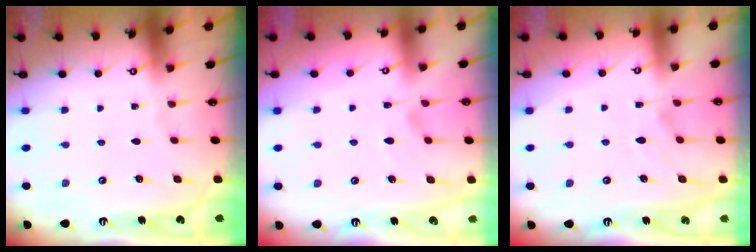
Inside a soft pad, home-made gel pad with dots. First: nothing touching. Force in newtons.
{"total": 2.3, "press": 2.0, "slide": 1.2}
{"total": 2.4, "press": 2.1, "slide": 1.3}